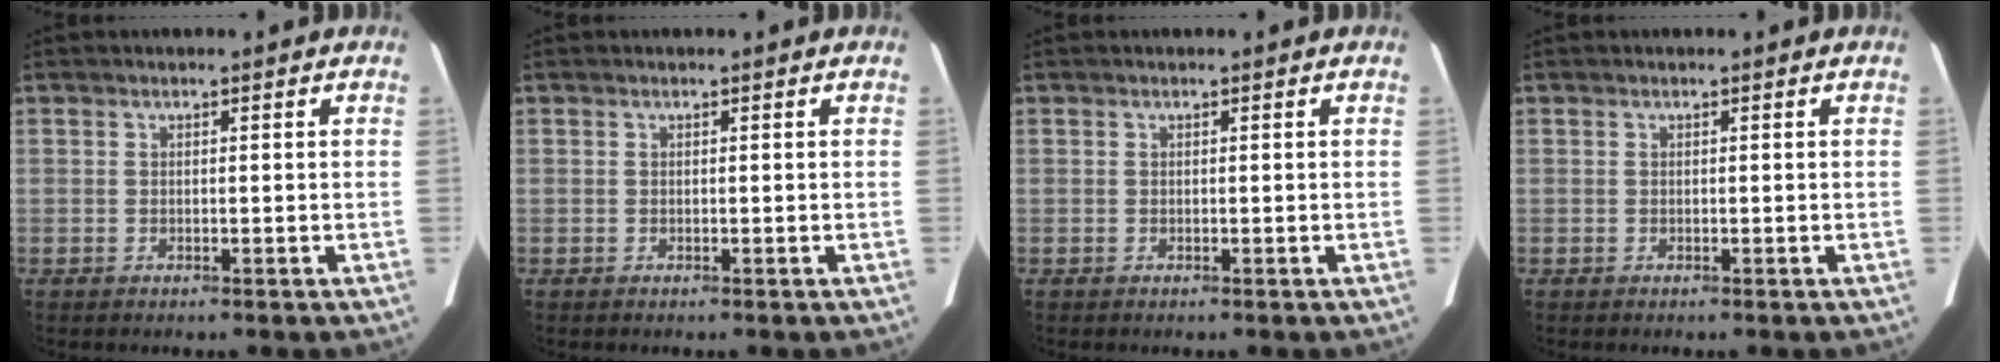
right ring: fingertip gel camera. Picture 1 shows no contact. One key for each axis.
{"total": 0.0}
{"total": 0.0}
{"total": 0.0}